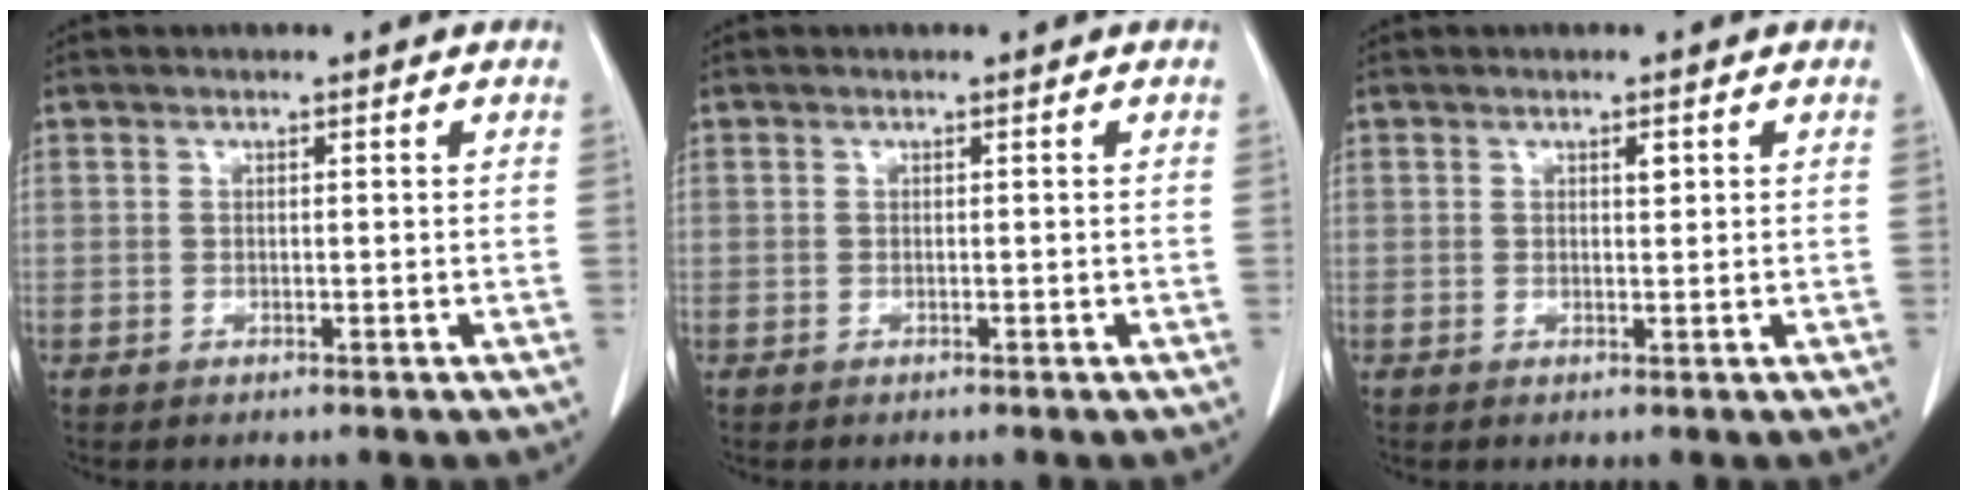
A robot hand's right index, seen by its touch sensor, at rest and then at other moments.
{"total": 0.0}
{"total": 1.1, "force": [0.5, 0.4, 0.9], "torque": [-0.013, -0.001, 0.006]}